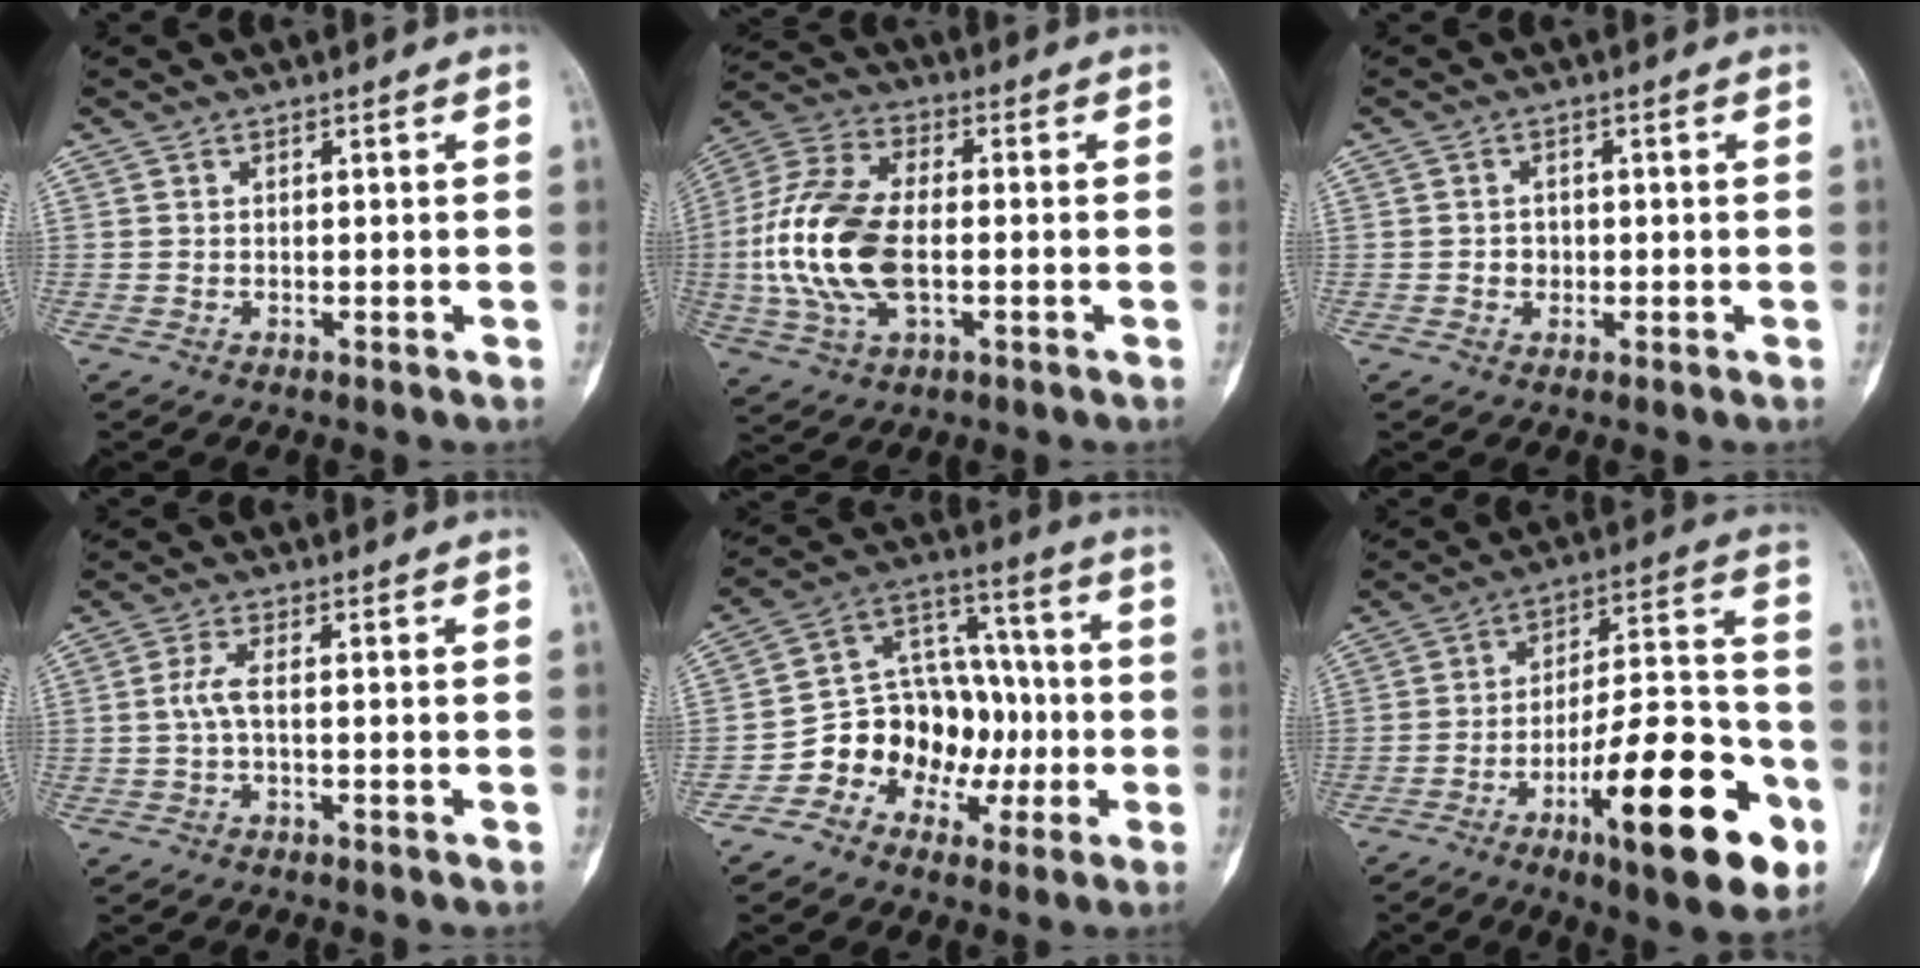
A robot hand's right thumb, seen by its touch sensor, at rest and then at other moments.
{"total": 17.6, "force": [-1.8, 9.6, 14.6], "torque": [-0.314, 0.015, -0.032]}
{"total": 3.1, "force": [-0.6, 2.8, 1.2], "torque": [0.002, 0.010, -0.014]}
{"total": 2.9, "force": [-0.3, 0.7, 2.8], "torque": [-0.066, 0.005, -0.009]}
{"total": 14.9, "force": [-4.4, 12.1, 7.5], "torque": [-0.068, 0.075, -0.075]}
{"total": 24.3, "force": [-10.6, 6.8, 20.8], "torque": [-0.295, 0.056, -0.159]}